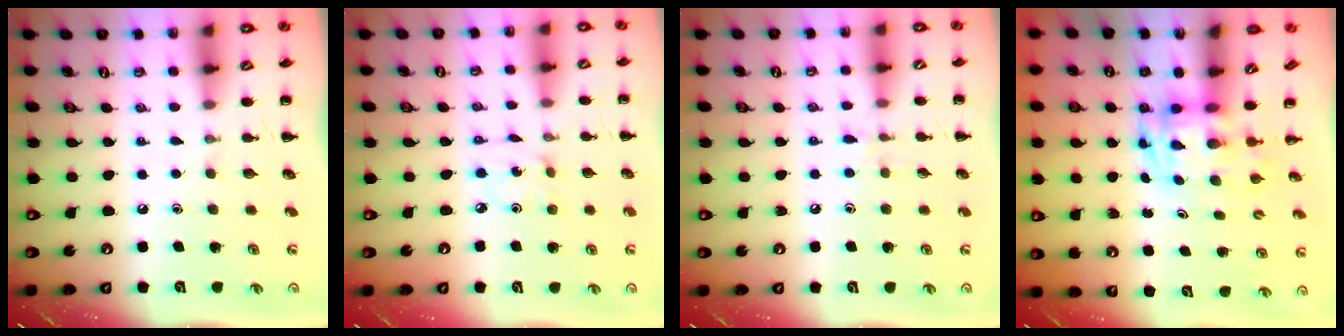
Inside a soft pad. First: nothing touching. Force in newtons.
{"total": 1.5, "press": 1.4, "slide": 0.5}
{"total": 6.3, "press": 5.9, "slide": 2.2}
{"total": 3.6, "press": 3.5, "slide": 0.7}